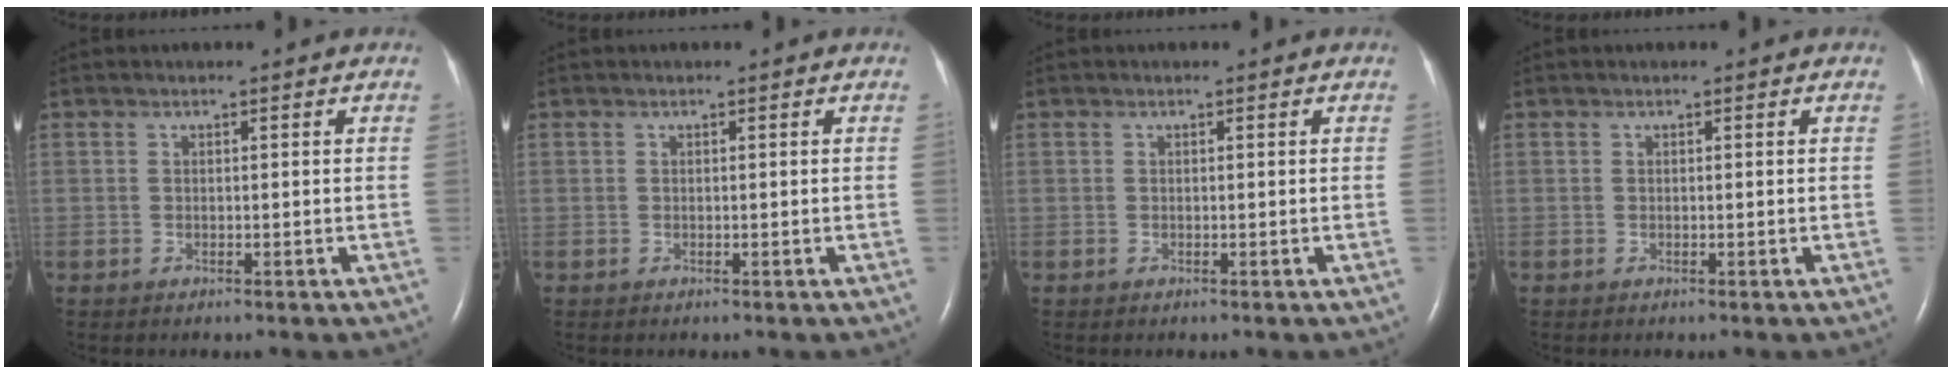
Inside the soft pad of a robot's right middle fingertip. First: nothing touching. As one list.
[{"total": 0.0}, {"total": 0.0}, {"total": 0.0}]